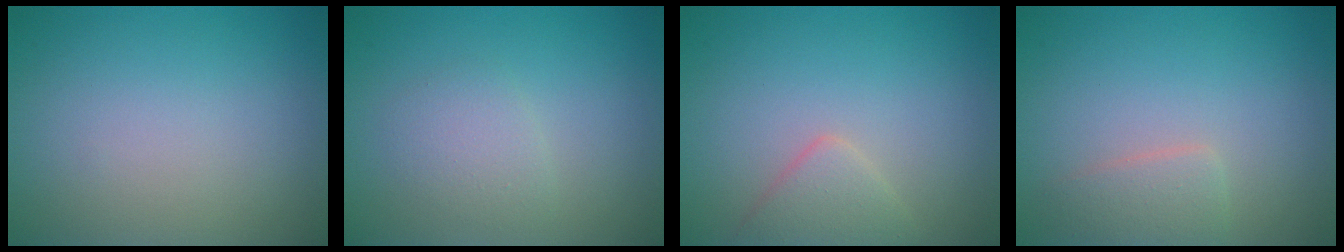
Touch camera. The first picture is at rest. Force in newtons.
{"total": 1.9, "press": 1.9, "slide": 0.1}
{"total": 2.2, "press": 2.2, "slide": 0.1}
{"total": 2.0, "press": 2.0, "slide": 0.1}